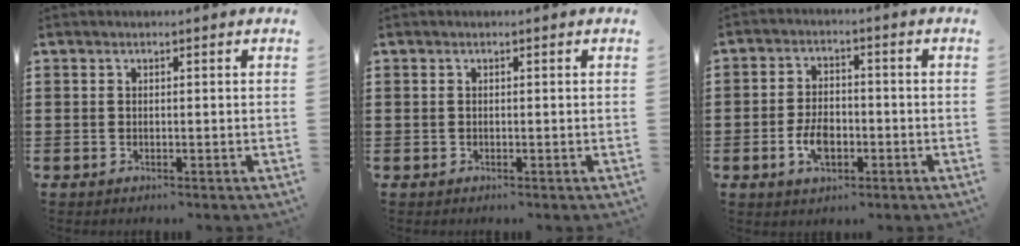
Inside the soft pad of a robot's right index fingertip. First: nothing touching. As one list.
[{"total": 0.0}, {"total": 5.3, "force": [-1.9, 3.1, 3.9], "torque": [-0.090, 0.001, -0.038]}]